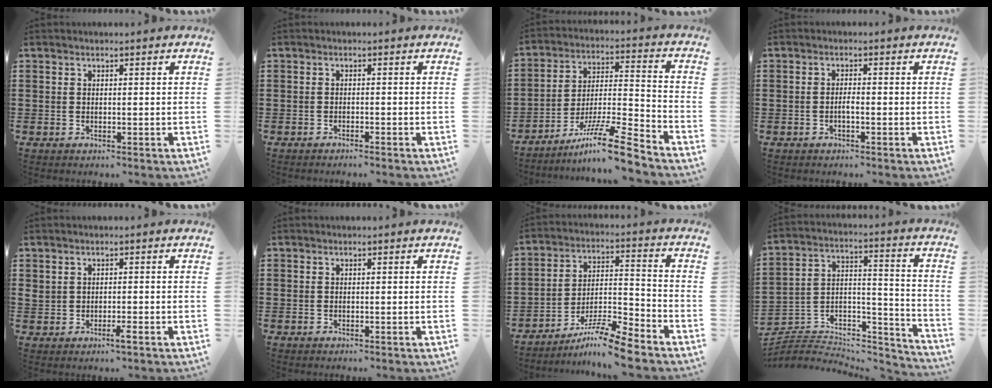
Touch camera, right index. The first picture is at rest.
{"total": 1.0, "force": [-0.9, -0.3, 0.2], "torque": [-0.007, -0.004, -0.017]}
{"total": 11.9, "force": [-9.3, 0.7, 7.4], "torque": [-0.119, 0.022, -0.175]}
{"total": 1.3, "force": [-0.5, 0.2, 1.2], "torque": [-0.022, -0.001, -0.009]}
{"total": 1.9, "force": [-0.5, 0.7, 1.7], "torque": [-0.039, -0.002, -0.012]}
{"total": 0.0}
{"total": 9.5, "force": [-8.2, 0.5, 4.9], "torque": [-0.075, 0.021, -0.153]}
{"total": 3.5, "force": [-2.6, 2.2, 0.9], "torque": [-0.027, -0.007, -0.055]}